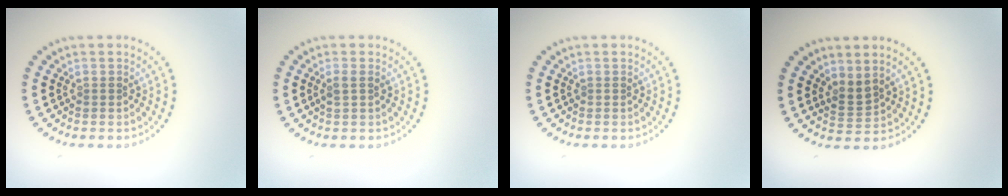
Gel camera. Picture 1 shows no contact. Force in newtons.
{"total": 1.1, "press": 1.0, "slide": 0.6}
{"total": 0.0}
{"total": 1.8, "press": 1.4, "slide": 1.3}